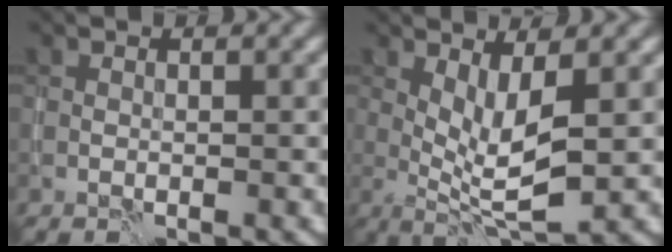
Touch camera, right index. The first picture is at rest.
{"total": 4.4, "force": [0.4, 1.1, 4.3], "torque": [-0.074, -0.012, 0.013]}